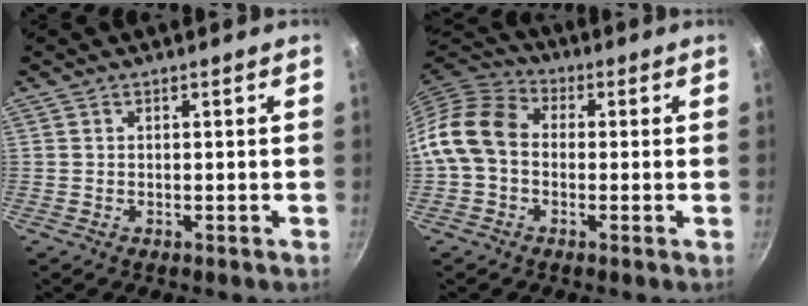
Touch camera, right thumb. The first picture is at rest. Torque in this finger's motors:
{"motor_torque": [0.00, 0.30, 0.49, -0.47, 0.12]}